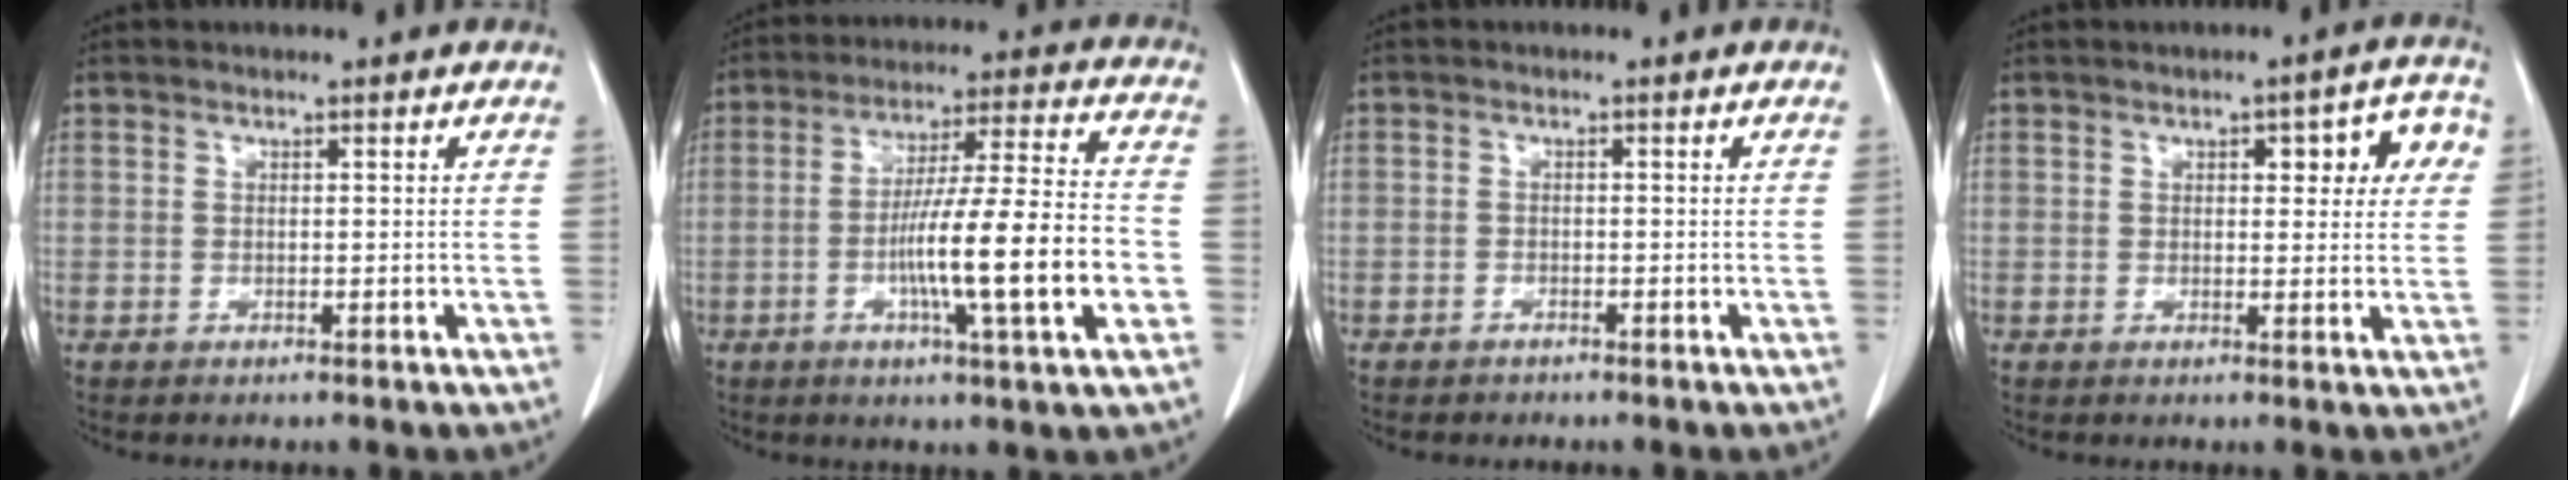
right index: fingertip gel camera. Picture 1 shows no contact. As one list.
[{"total": 16.1, "force": [-4.0, 0.1, 15.6], "torque": [-0.262, 0.000, -0.066]}, {"total": 0.9, "force": [-0.8, 0.5, 0.0], "torque": [-0.004, 0.002, -0.014]}, {"total": 6.7, "force": [2.1, 2.3, 5.9], "torque": [-0.059, 0.020, 0.021]}]